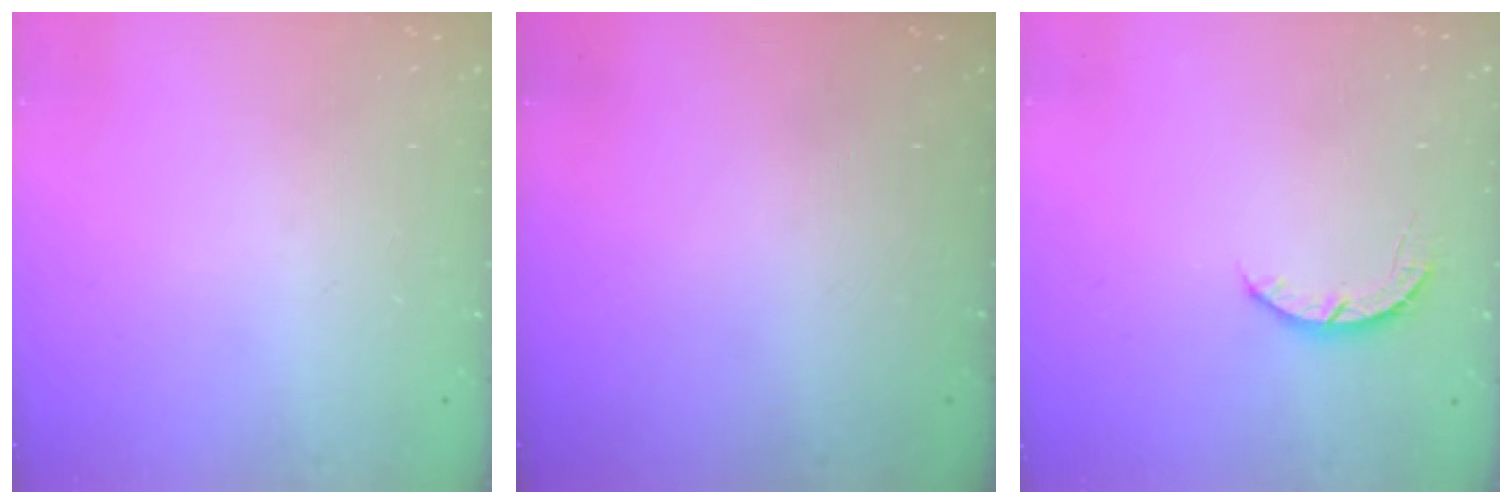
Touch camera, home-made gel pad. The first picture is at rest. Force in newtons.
{"total": 0.0}
{"total": 3.2, "press": 3.2, "slide": 0.4}